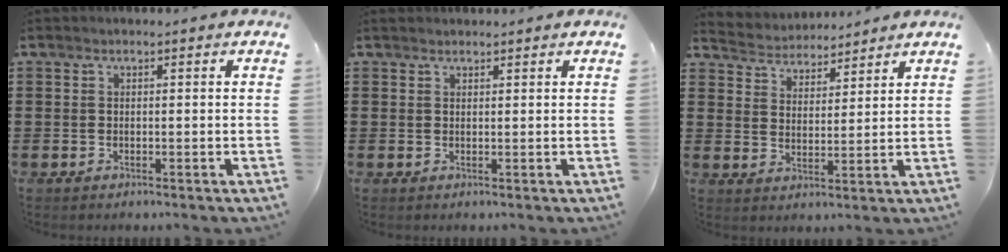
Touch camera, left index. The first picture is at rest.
{"total": 0.9, "force": [0.8, 0.2, 0.0], "torque": [-0.001, 0.001, 0.017]}
{"total": 4.0, "force": [3.9, 0.8, -0.5], "torque": [-0.012, -0.019, 0.069]}